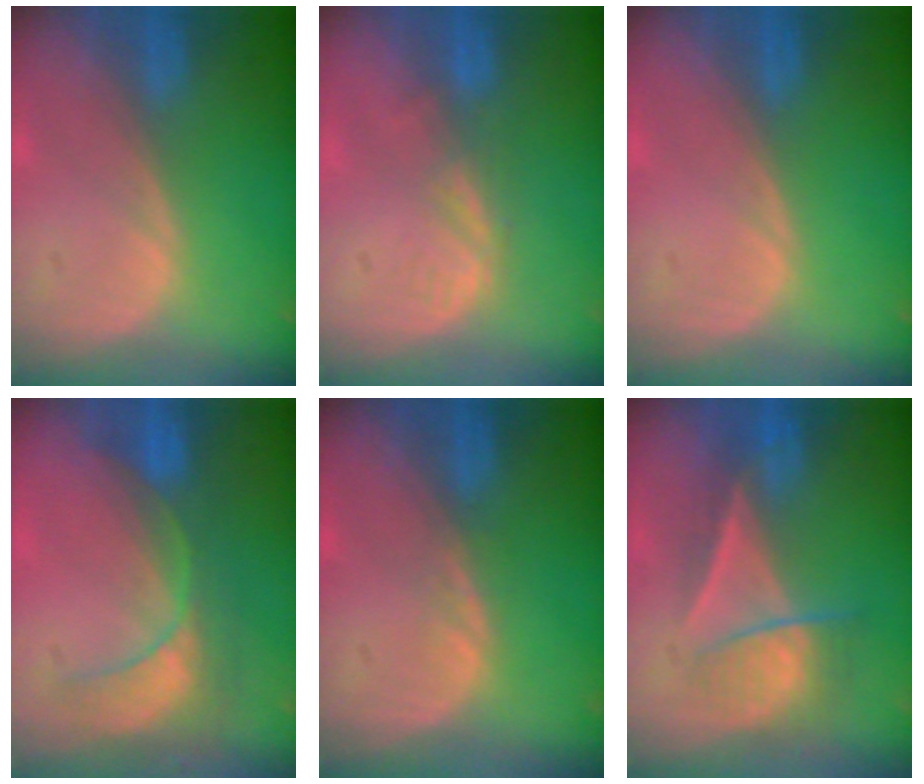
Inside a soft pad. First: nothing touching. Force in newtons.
{"total": 2.8, "press": 2.2, "slide": 1.7}
{"total": 0.0}
{"total": 9.1, "press": 7.8, "slide": 4.7}
{"total": 1.1, "press": 1.0, "slide": 0.2}
{"total": 7.1, "press": 6.1, "slide": 3.7}